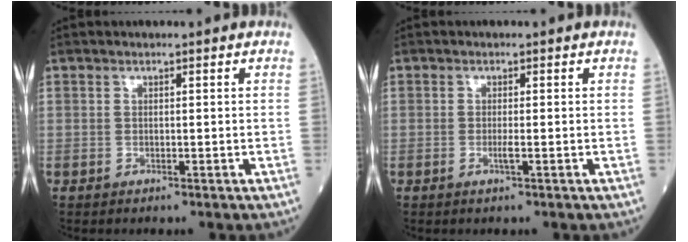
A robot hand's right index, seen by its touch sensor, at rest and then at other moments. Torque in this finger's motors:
{"motor_torque": [0.08, -0.02, 0.14, 0.00]}